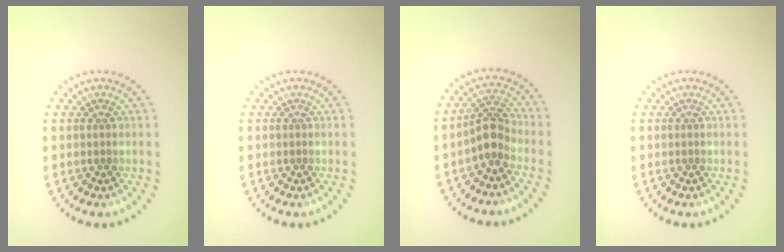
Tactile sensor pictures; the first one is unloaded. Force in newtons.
{"total": 0.0}
{"total": 2.8, "press": 2.1, "slide": 1.8}
{"total": 0.0}